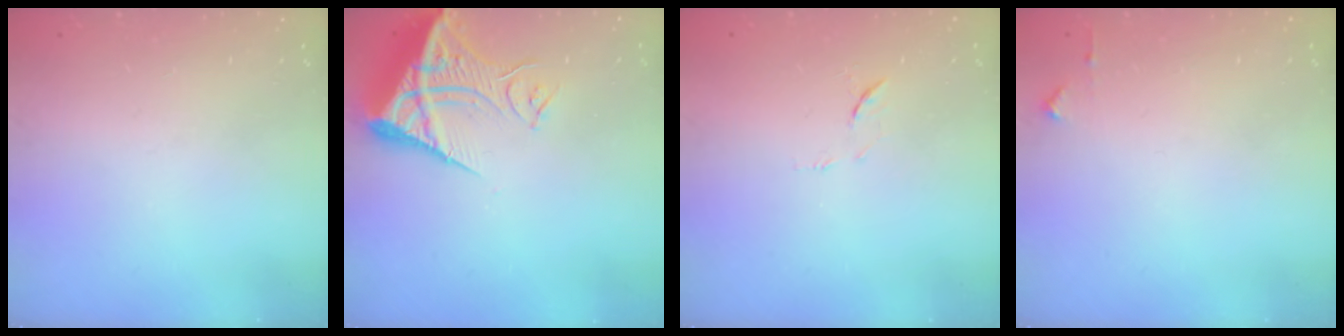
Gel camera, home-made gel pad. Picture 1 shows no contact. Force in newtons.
{"total": 13.0, "press": 12.9, "slide": 1.8}
{"total": 6.4, "press": 6.4, "slide": 0.6}
{"total": 5.1, "press": 5.0, "slide": 0.8}